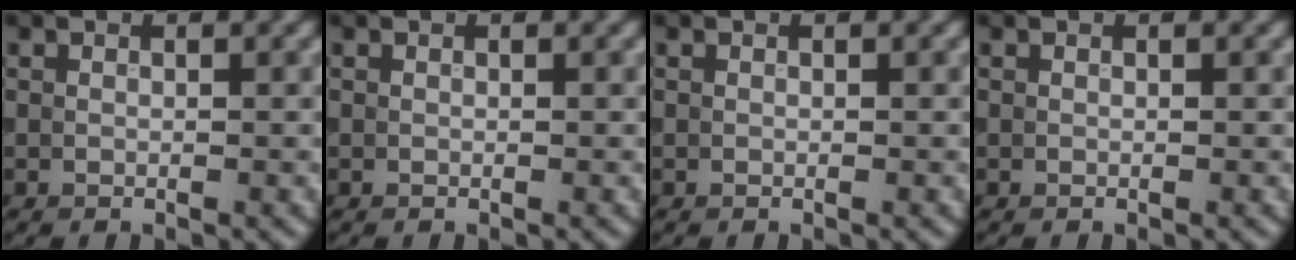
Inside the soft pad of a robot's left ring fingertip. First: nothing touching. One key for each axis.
{"total": 0.0}
{"total": 0.0}
{"total": 0.0}